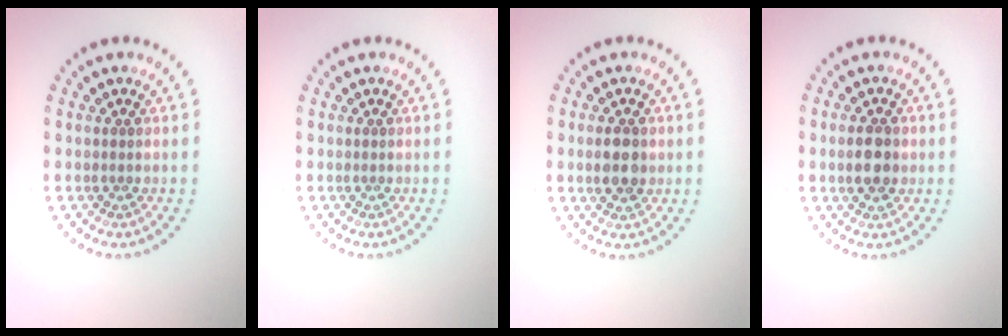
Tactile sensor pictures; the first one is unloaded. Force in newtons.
{"total": 0.0}
{"total": 2.6, "press": 2.6, "slide": 0.2}
{"total": 3.0, "press": 3.0, "slide": 0.1}